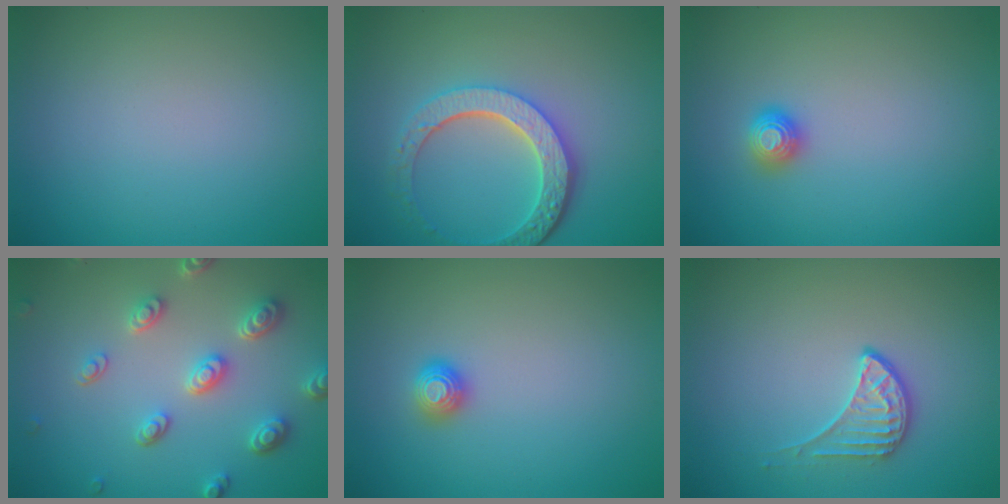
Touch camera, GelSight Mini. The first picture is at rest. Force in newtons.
{"total": 5.6, "press": 4.3, "slide": 3.6}
{"total": 1.1, "press": 1.1, "slide": 0.1}
{"total": 4.6, "press": 3.6, "slide": 2.8}
{"total": 1.1, "press": 1.1, "slide": 0.2}
{"total": 2.0, "press": 1.5, "slide": 1.3}